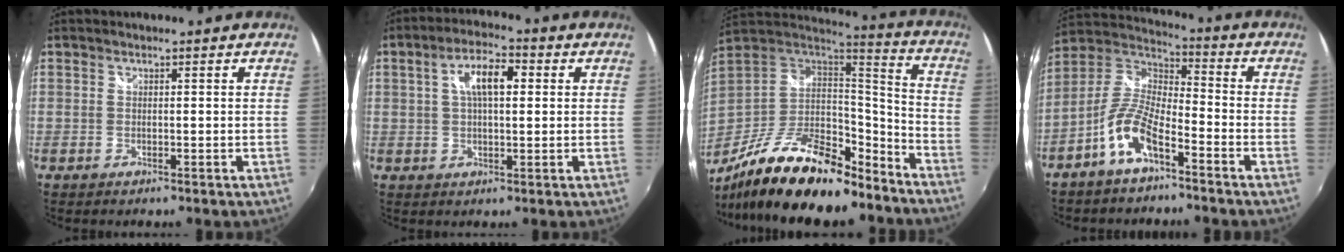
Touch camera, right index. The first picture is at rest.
{"total": 7.5, "force": [1.7, 3.2, 6.6], "torque": [-0.119, 0.018, 0.027]}
{"total": 26.3, "force": [-18.7, 9.4, 16.0], "torque": [-0.288, -0.015, -0.301]}
{"total": 10.2, "force": [-5.9, 4.0, 7.3], "torque": [-0.165, 0.012, -0.112]}